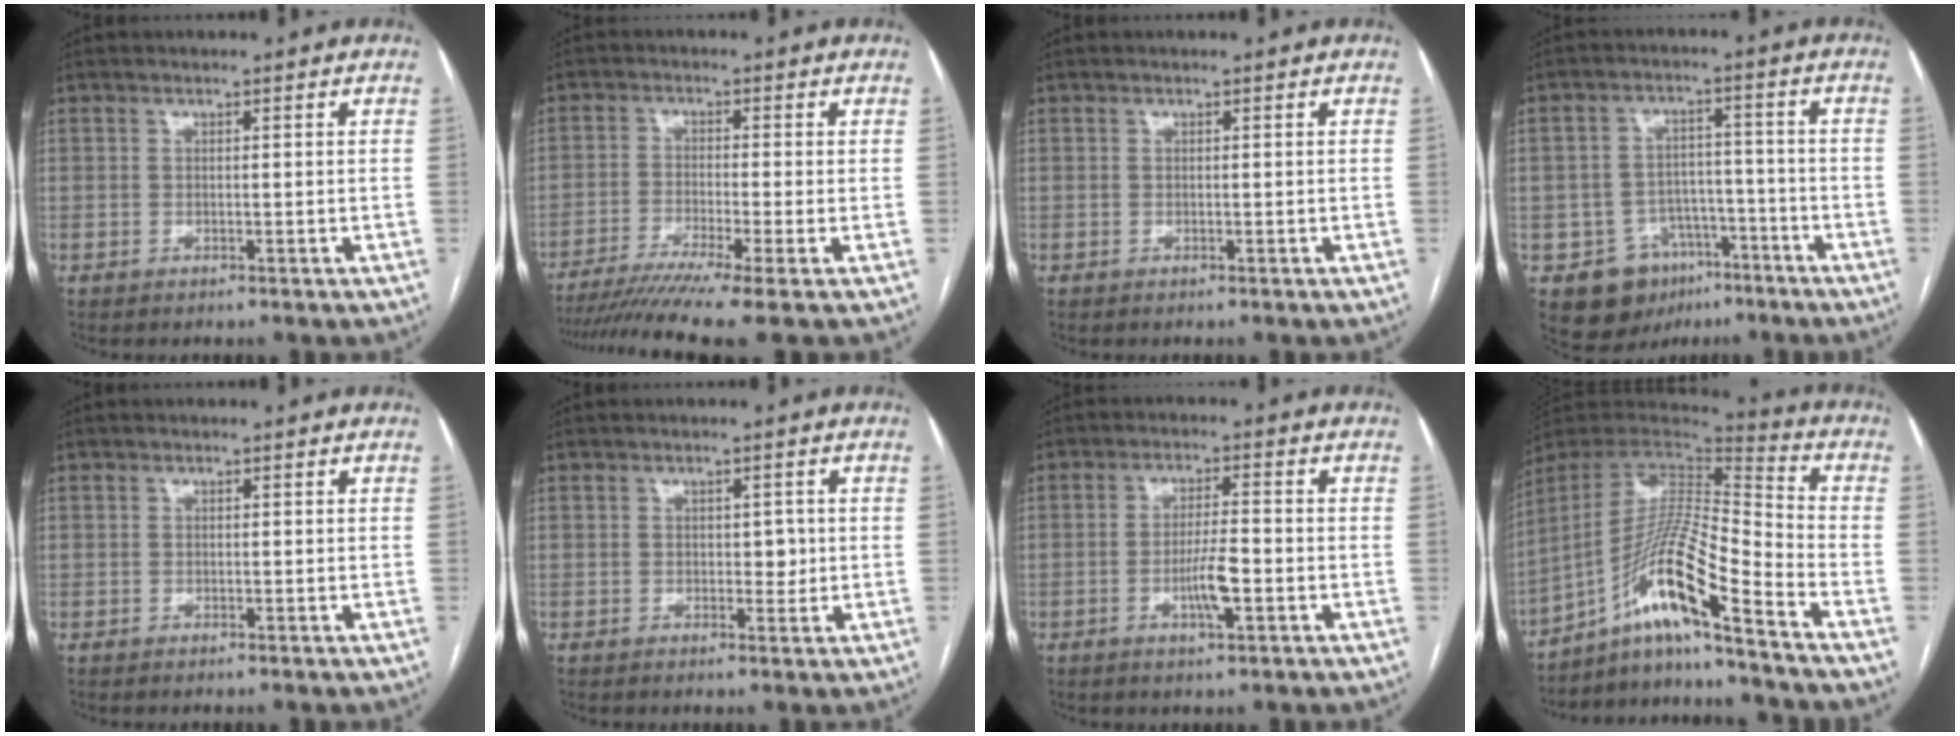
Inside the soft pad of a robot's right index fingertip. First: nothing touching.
{"total": 10.8, "force": [-8.3, -1.8, 6.6], "torque": [-0.095, -0.027, -0.131]}
{"total": 0.0}
{"total": 9.5, "force": [-5.2, 7.4, 2.8], "torque": [-0.038, 0.024, -0.070]}
{"total": 0.0}
{"total": 2.2, "force": [0.1, 1.4, 1.7], "torque": [-0.019, 0.002, 0.003]}
{"total": 5.2, "force": [-1.7, 0.7, 4.9], "torque": [-0.092, -0.004, -0.030]}
{"total": 15.1, "force": [-10.1, -0.4, 11.2], "torque": [-0.210, 0.011, -0.182]}